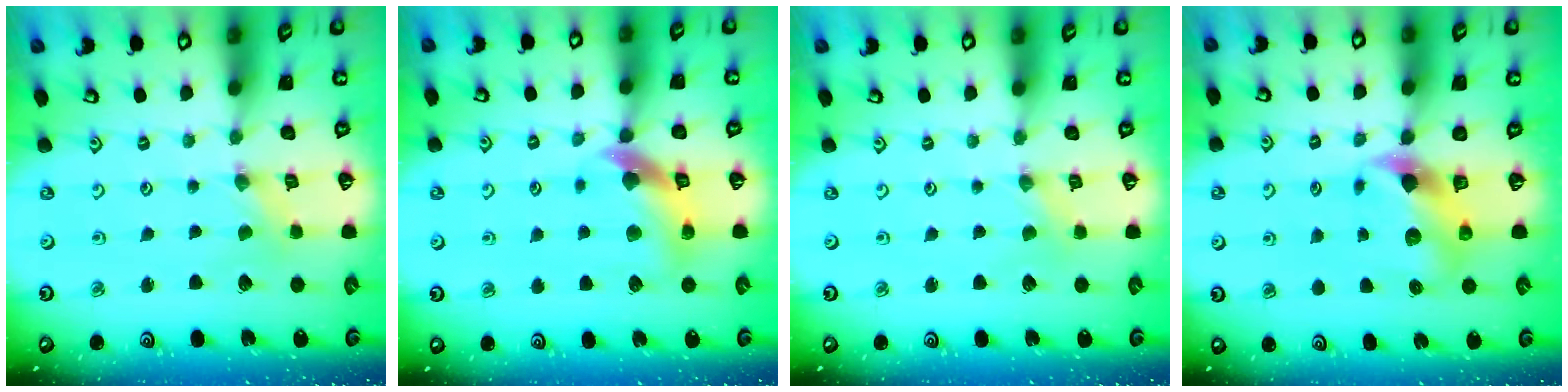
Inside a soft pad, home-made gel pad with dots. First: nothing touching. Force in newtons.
{"total": 10.5, "press": 10.4, "slide": 1.6}
{"total": 0.0}
{"total": 7.3, "press": 7.3, "slide": 0.9}